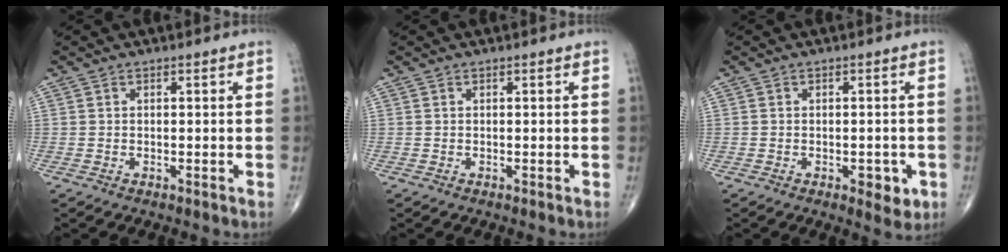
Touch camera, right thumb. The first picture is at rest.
{"total": 0.0}
{"total": 4.1, "force": [-1.4, 2.1, 3.2], "torque": [-0.026, -0.002, -0.014]}